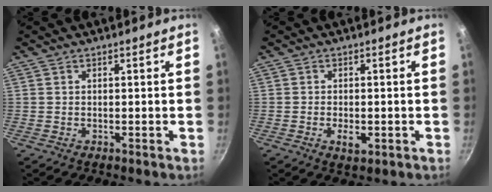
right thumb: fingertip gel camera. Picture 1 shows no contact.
{"total": 3.2, "force": [-1.0, 1.6, 2.6], "torque": [-0.043, 0.003, -0.013]}